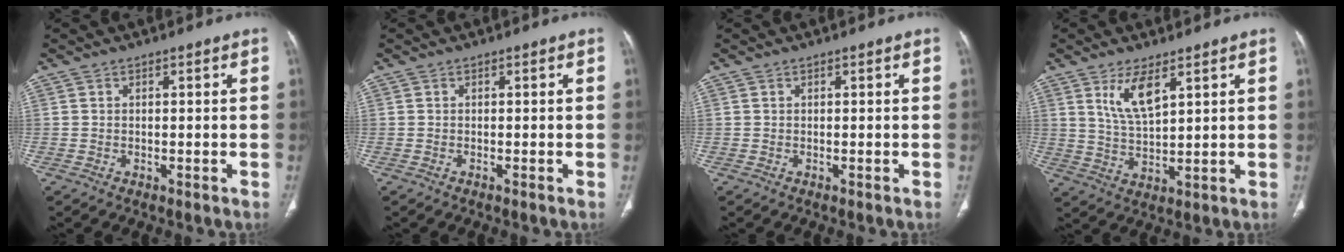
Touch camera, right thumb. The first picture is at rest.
{"total": 0.0}
{"total": 0.0}
{"total": 7.1, "force": [3.7, 2.3, 5.6], "torque": [-0.107, -0.026, 0.082]}